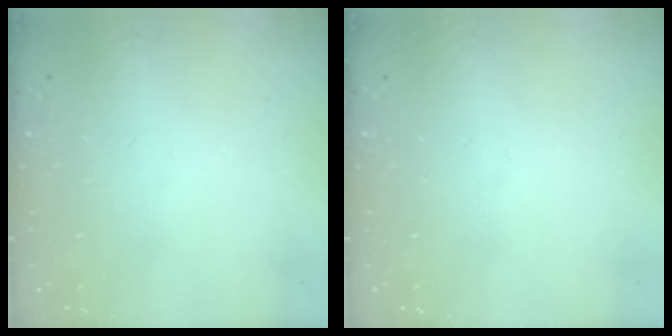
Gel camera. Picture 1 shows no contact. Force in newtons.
{"total": 0.0}